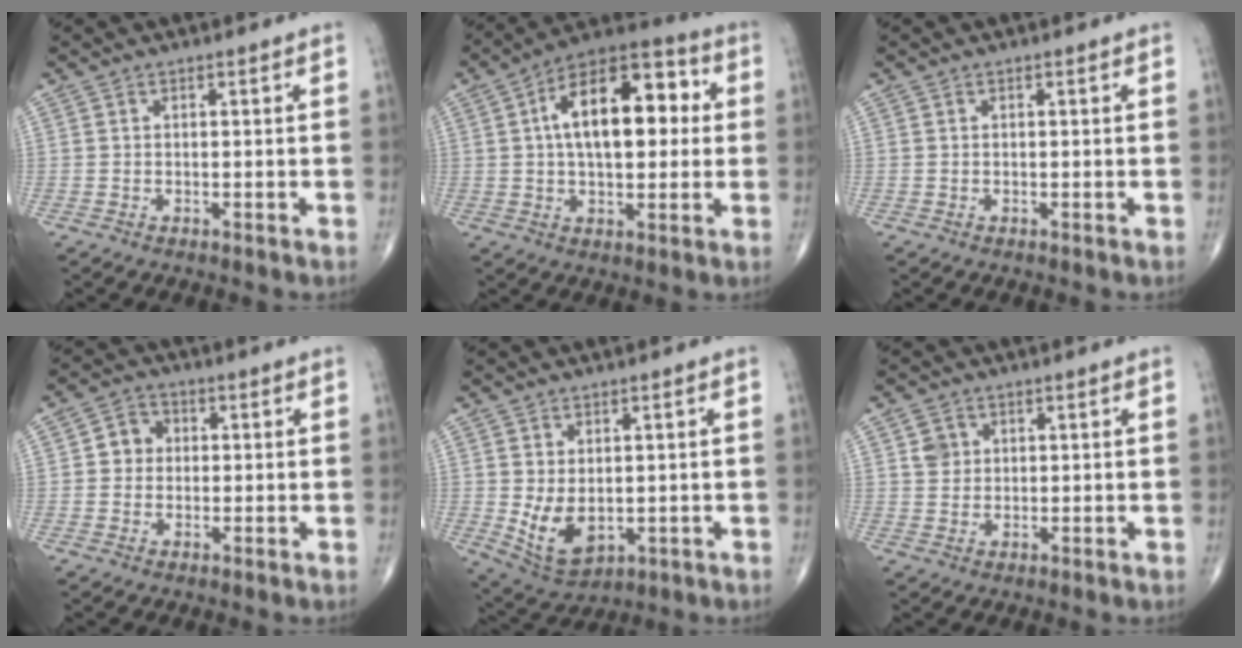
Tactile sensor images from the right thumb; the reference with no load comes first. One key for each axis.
{"total": 18.4, "fx": 3.0, "fy": 9.5, "fz": 15.5, "tx": -0.218, "ty": 0.030, "tz": 0.039}
{"total": 0.0}
{"total": 4.4, "fx": 0.3, "fy": 3.9, "fz": 1.8, "tx": -0.009, "ty": 0.009, "tz": -0.003}
{"total": 7.5, "fx": -0.3, "fy": 4.7, "fz": 5.9, "tx": -0.095, "ty": -0.013, "tz": 0.016}
{"total": 2.9, "fx": 1.1, "fy": 2.5, "fz": 1.0, "tx": -0.005, "ty": -0.005, "tz": 0.021}